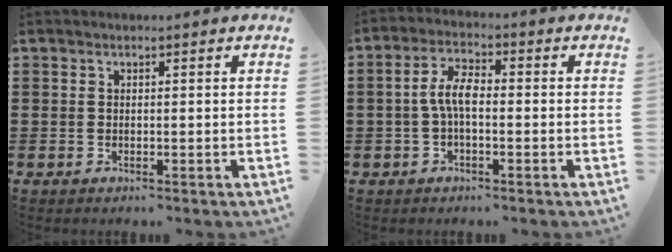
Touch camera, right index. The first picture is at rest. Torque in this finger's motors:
{"motor_torque": [0.98, -0.30, 0.56, 0.19]}